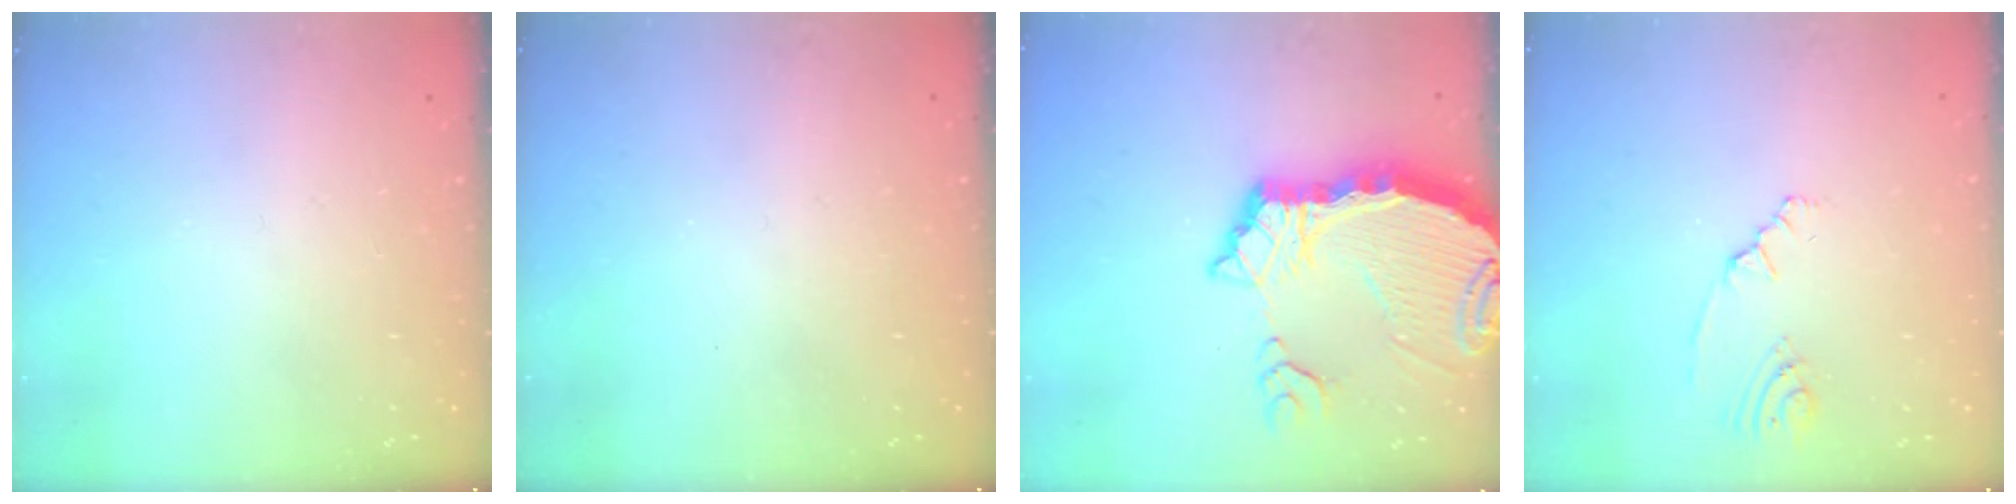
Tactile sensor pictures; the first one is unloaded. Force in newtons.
{"total": 0.0}
{"total": 10.4, "press": 10.3, "slide": 1.3}
{"total": 2.5, "press": 2.3, "slide": 1.0}